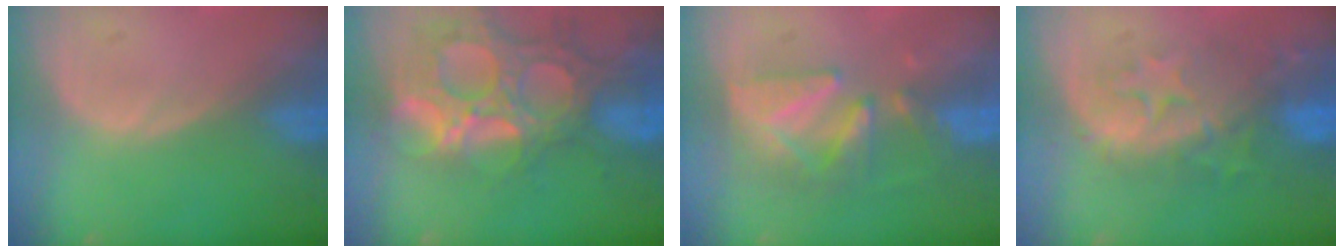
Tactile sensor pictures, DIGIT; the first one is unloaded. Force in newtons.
{"total": 14.5, "press": 12.1, "slide": 7.9}
{"total": 8.7, "press": 7.7, "slide": 3.9}
{"total": 10.0, "press": 8.9, "slide": 4.6}